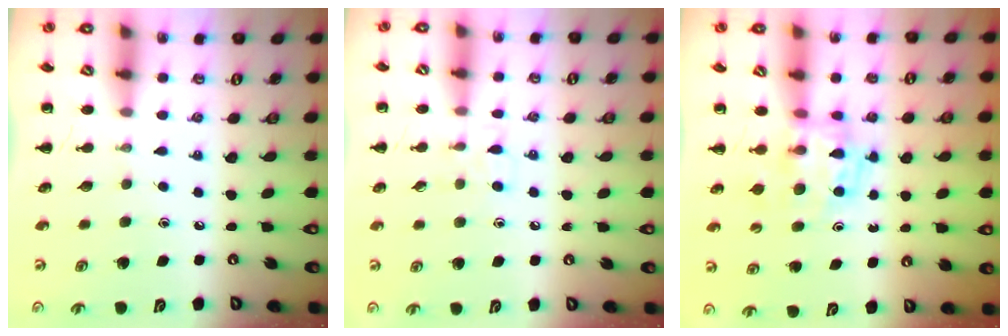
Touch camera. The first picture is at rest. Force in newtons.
{"total": 5.2, "press": 4.9, "slide": 1.8}
{"total": 5.0, "press": 4.7, "slide": 1.8}